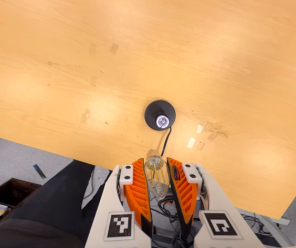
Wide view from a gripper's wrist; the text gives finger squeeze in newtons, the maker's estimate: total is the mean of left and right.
{"total": 13.5, "left": 14.2, "right": 12.7}